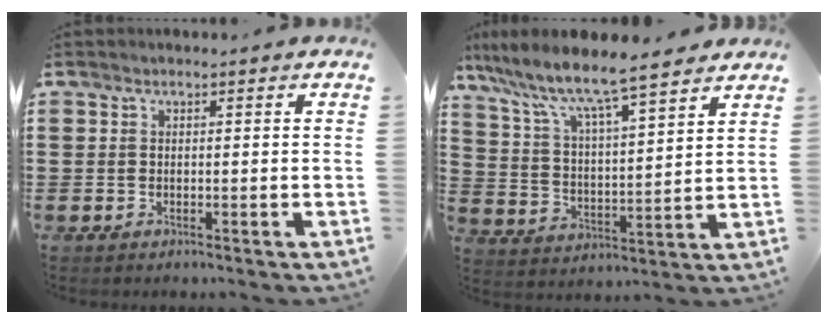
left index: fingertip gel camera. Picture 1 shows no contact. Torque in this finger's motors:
{"motor_torque": [2.14, 0.00, 0.13, -0.03]}